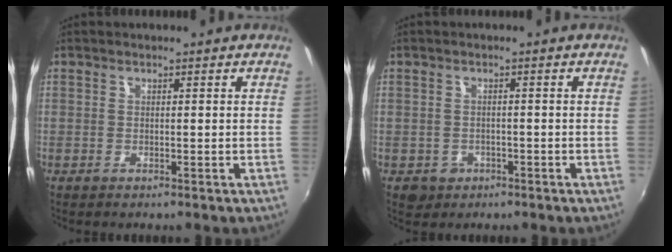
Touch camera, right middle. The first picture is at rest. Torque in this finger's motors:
{"motor_torque": [0.30, -0.30, 0.00, 0.01]}